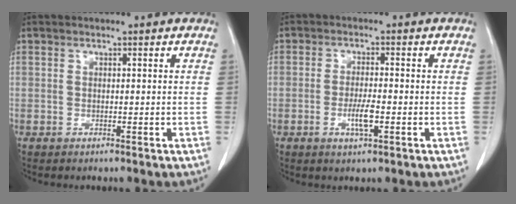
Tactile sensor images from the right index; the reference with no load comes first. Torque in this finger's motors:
{"motor_torque": [0.68, -0.25, 0.37, 0.06]}